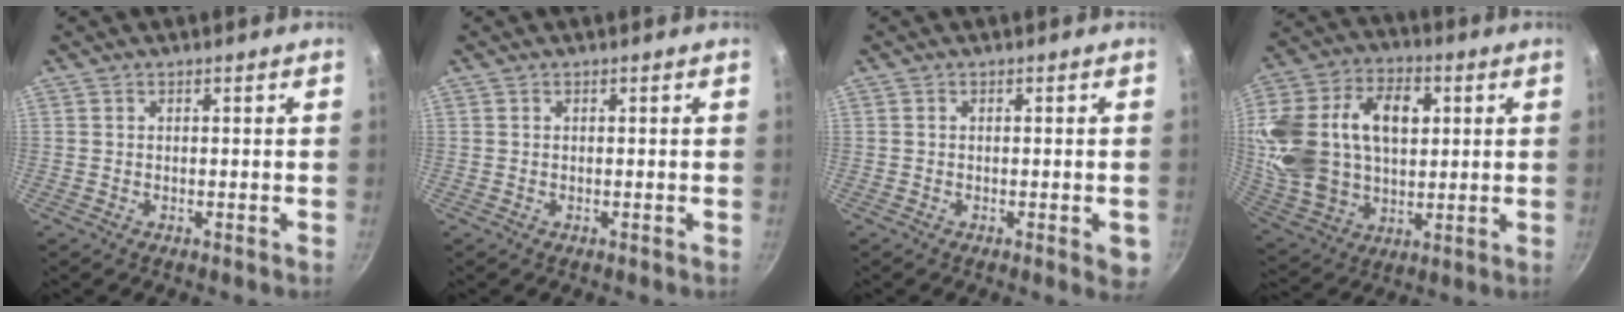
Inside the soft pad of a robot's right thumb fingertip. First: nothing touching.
{"total": 0.0}
{"total": 3.1, "force": [-1.0, 0.9, 2.8], "torque": [-0.031, -0.003, -0.014]}
{"total": 25.1, "force": [4.4, 17.0, 18.0], "torque": [-0.347, 0.014, 0.082]}